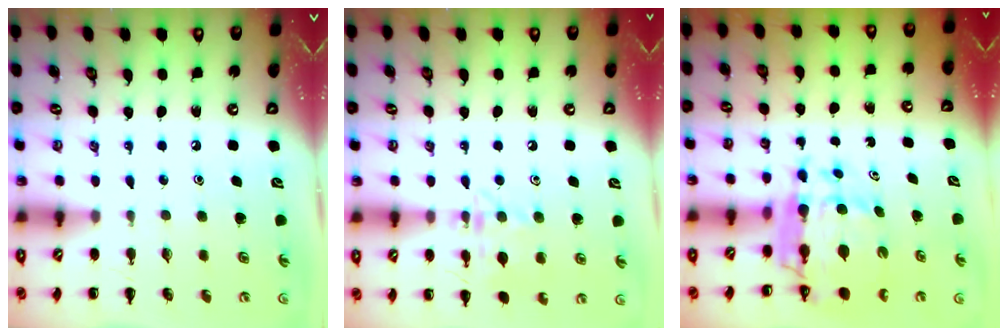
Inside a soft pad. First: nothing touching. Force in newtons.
{"total": 11.2, "press": 11.2, "slide": 0.6}
{"total": 10.7, "press": 10.2, "slide": 3.1}